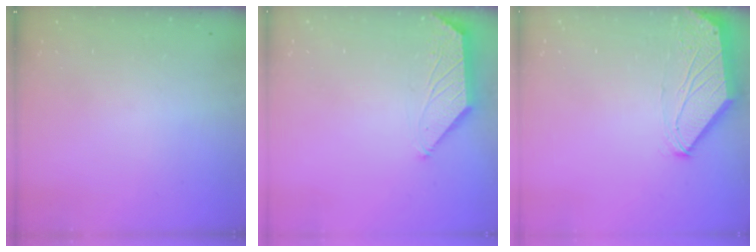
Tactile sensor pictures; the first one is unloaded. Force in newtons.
{"total": 1.1, "press": 1.0, "slide": 0.4}
{"total": 0.0}